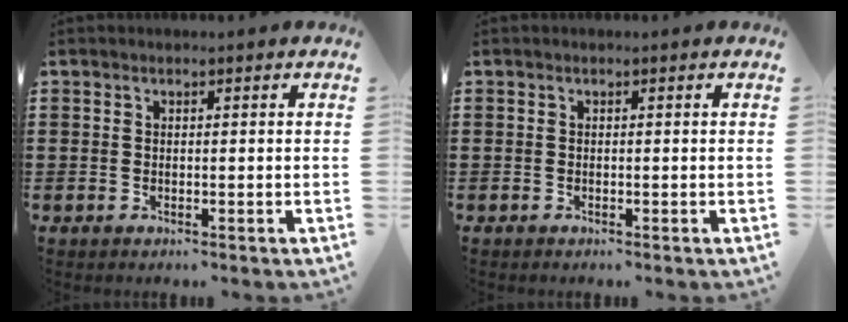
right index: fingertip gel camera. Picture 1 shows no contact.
{"total": 0.0}